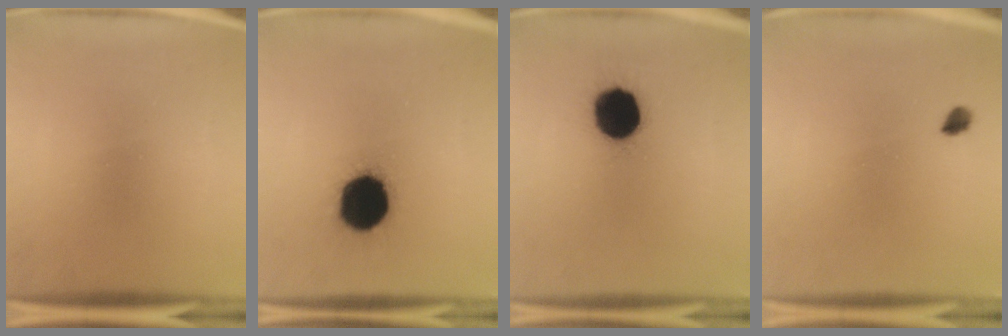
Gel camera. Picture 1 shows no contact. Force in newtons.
{"total": 18.4}
{"total": 15.7}
{"total": 1.6}